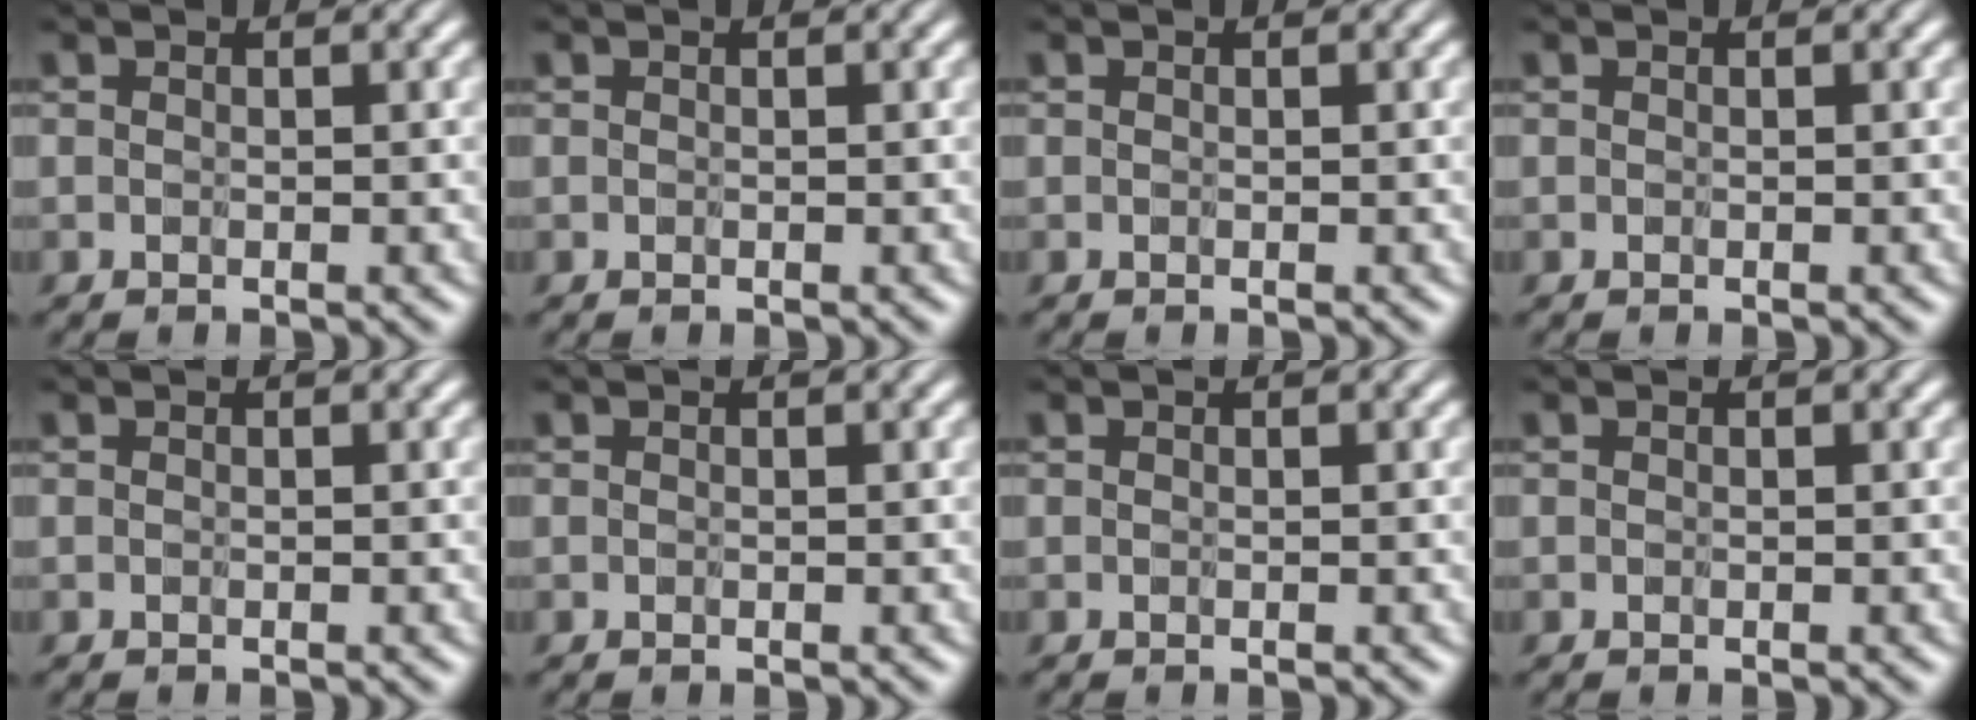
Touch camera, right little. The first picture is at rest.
{"total": 0.0}
{"total": 0.0}
{"total": 0.0}
{"total": 0.0}
{"total": 0.0}
{"total": 0.0}
{"total": 0.0}